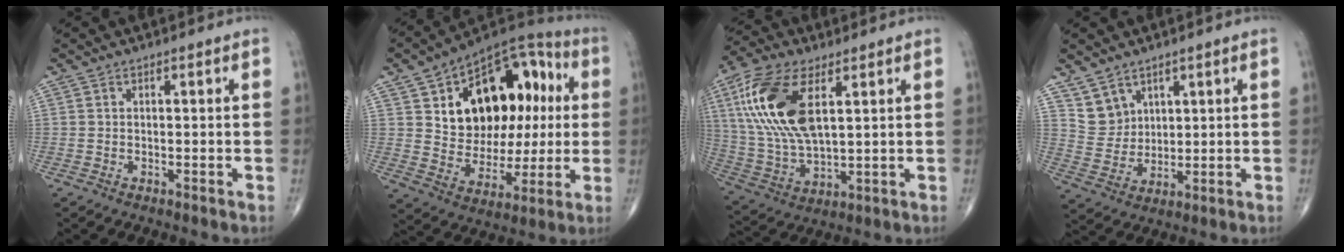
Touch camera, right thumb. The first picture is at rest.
{"total": 23.4, "force": [5.1, 15.5, 16.8], "torque": [-0.194, 0.019, 0.085]}
{"total": 18.4, "force": [5.9, 8.6, 15.2], "torque": [-0.320, -0.011, 0.115]}
{"total": 5.7, "force": [4.0, 4.1, 0.7], "torque": [0.014, -0.037, 0.086]}